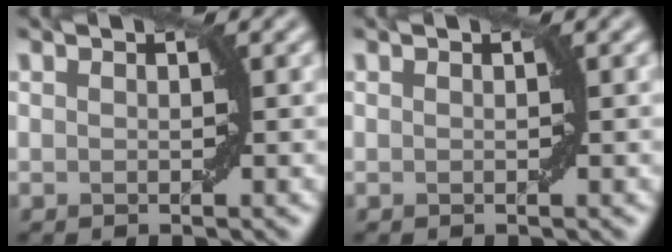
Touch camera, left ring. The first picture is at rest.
{"total": 0.0}